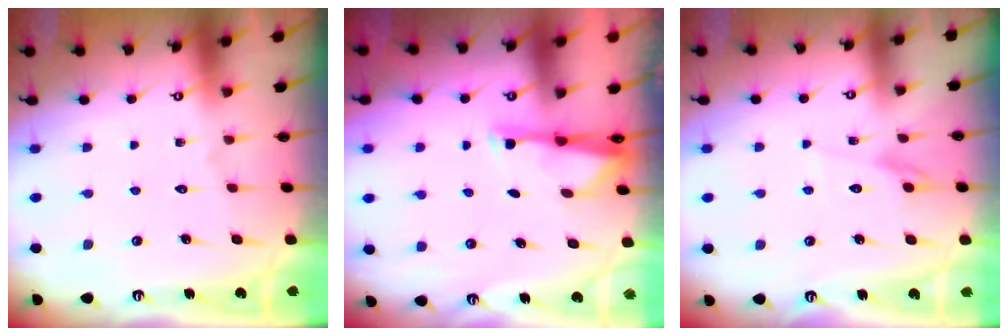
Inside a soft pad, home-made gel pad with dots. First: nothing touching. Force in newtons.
{"total": 2.8, "press": 2.8, "slide": 0.5}
{"total": 4.2, "press": 4.2, "slide": 0.4}